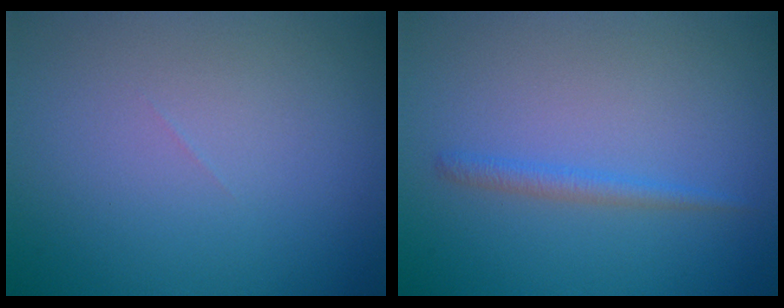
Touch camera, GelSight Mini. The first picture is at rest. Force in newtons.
{"total": 1.3, "press": 1.3, "slide": 0.0}